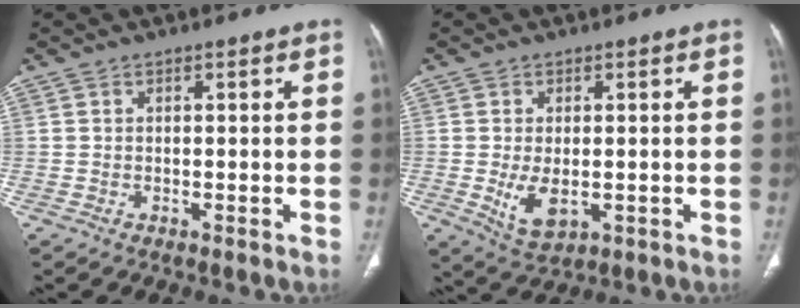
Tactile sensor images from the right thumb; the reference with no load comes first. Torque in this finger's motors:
{"motor_torque": [-0.01, 0.09, 0.44, 0.54, 0.16]}